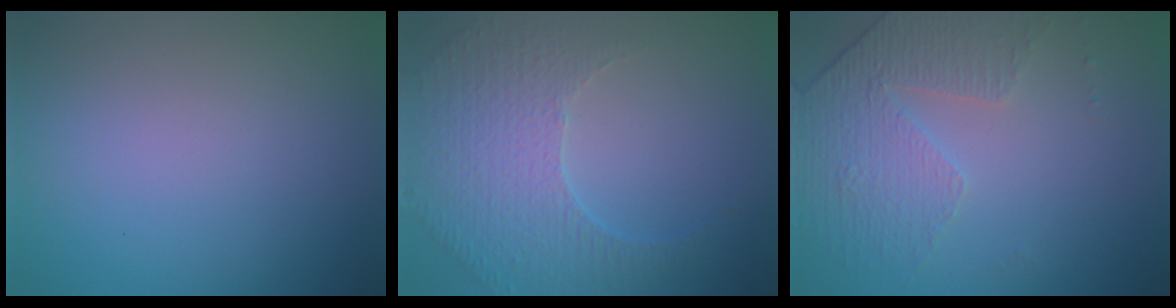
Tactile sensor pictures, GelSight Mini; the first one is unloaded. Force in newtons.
{"total": 5.3, "press": 3.7, "slide": 3.8}
{"total": 4.6, "press": 3.0, "slide": 3.5}